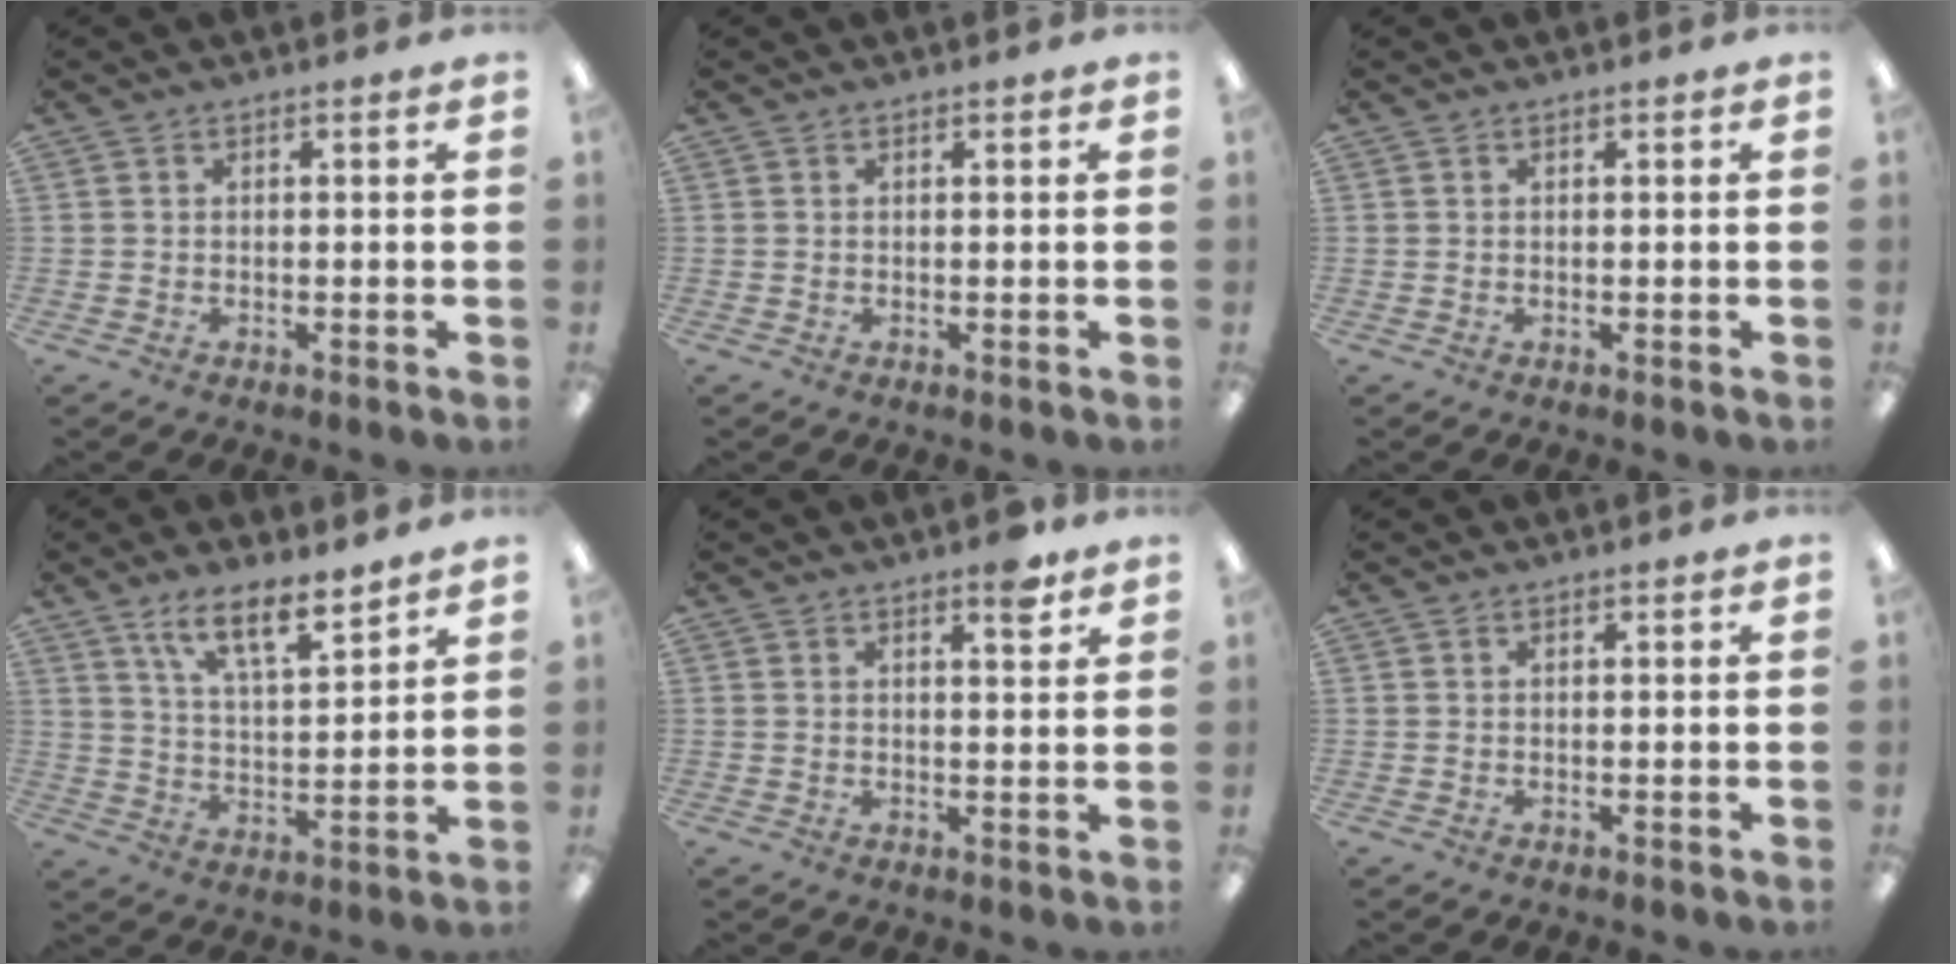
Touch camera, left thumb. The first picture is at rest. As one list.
[{"total": 0.0}, {"total": 0.0}, {"total": 10.9, "force": [8.4, 3.1, 6.2], "torque": [-0.101, -0.052, 0.147]}, {"total": 4.2, "force": [3.0, 1.1, 2.8], "torque": [-0.031, -0.015, 0.045]}, {"total": 0.0}]